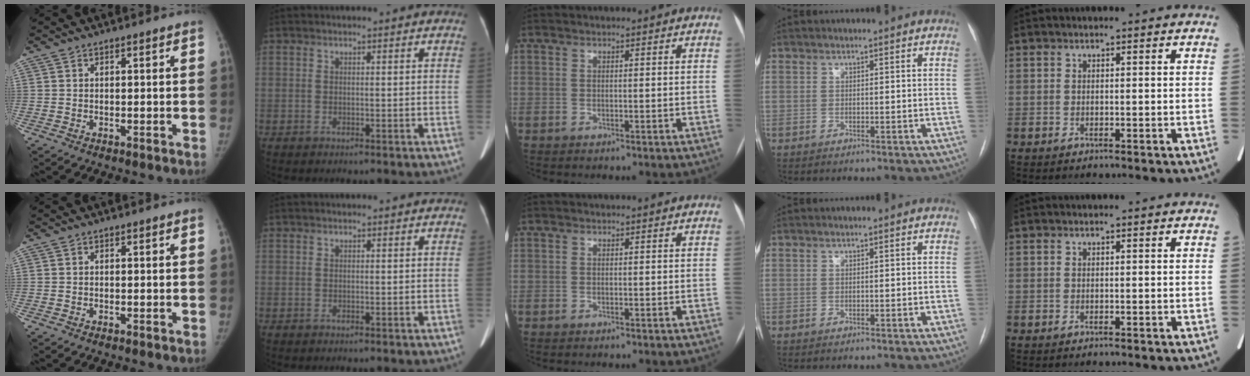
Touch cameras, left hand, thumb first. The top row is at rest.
{}